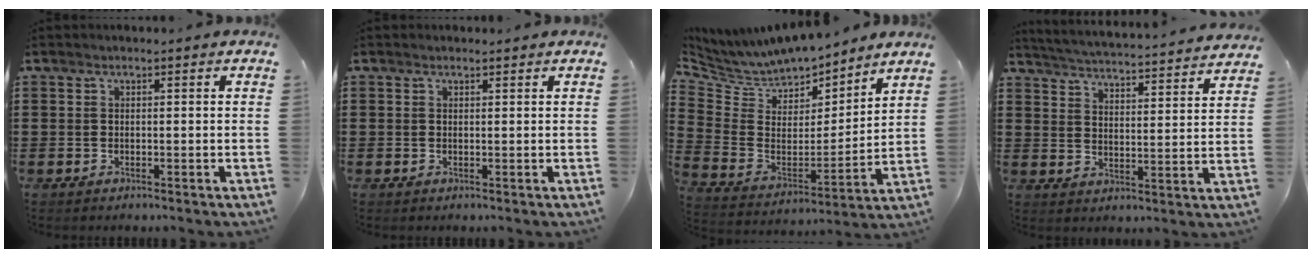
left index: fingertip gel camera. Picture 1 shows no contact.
{"total": 0.6, "force": [0.4, 0.4, 0.0], "torque": [0.000, 0.003, 0.008]}
{"total": 6.9, "force": [6.5, 2.5, 0.1], "torque": [-0.050, -0.051, 0.113]}
{"total": 3.9, "force": [3.8, -0.9, 0.4], "torque": [-0.028, -0.041, 0.057]}